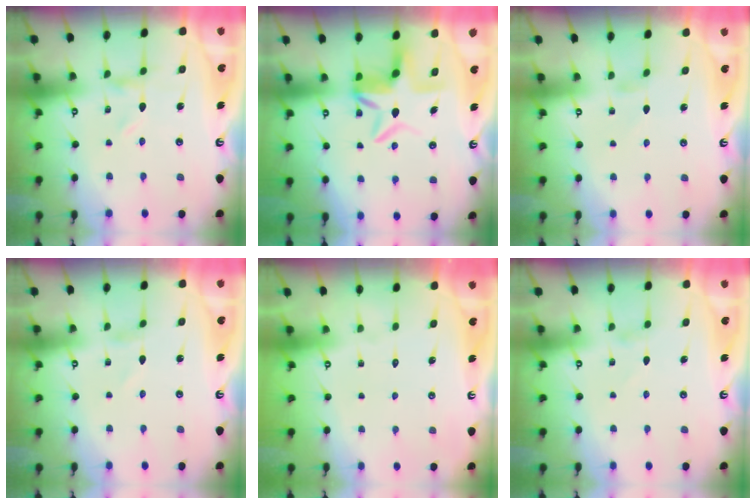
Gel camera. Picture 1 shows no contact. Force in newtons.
{"total": 6.5, "press": 6.2, "slide": 2.1}
{"total": 0.5, "press": 0.5, "slide": 0.2}
{"total": 1.4, "press": 1.4, "slide": 0.1}
{"total": 1.6, "press": 1.6, "slide": 0.2}
{"total": 1.2, "press": 1.1, "slide": 0.3}